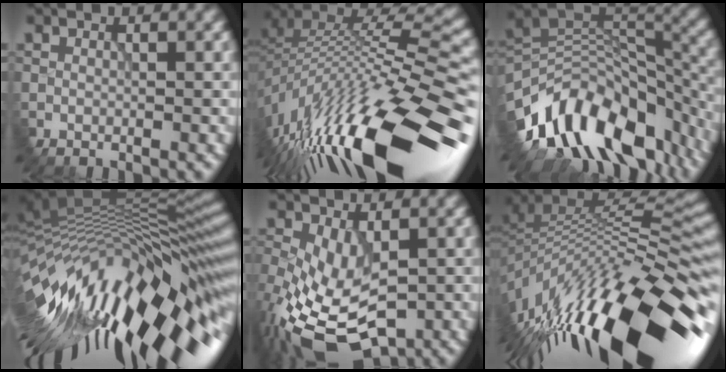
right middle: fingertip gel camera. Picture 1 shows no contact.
{"total": 15.9, "force": [-8.6, 5.3, 12.3], "torque": [-0.240, 0.013, -0.142]}
{"total": 13.6, "force": [-7.6, 7.3, 8.6], "torque": [-0.164, 0.017, -0.121]}
{"total": 17.0, "force": [-4.0, 5.7, 15.5], "torque": [-0.251, -0.008, -0.070]}
{"total": 9.3, "force": [-3.2, 4.7, 7.4], "torque": [-0.173, -0.019, -0.055]}
{"total": 15.6, "force": [-6.4, 5.6, 13.1], "torque": [-0.221, 0.011, -0.110]}